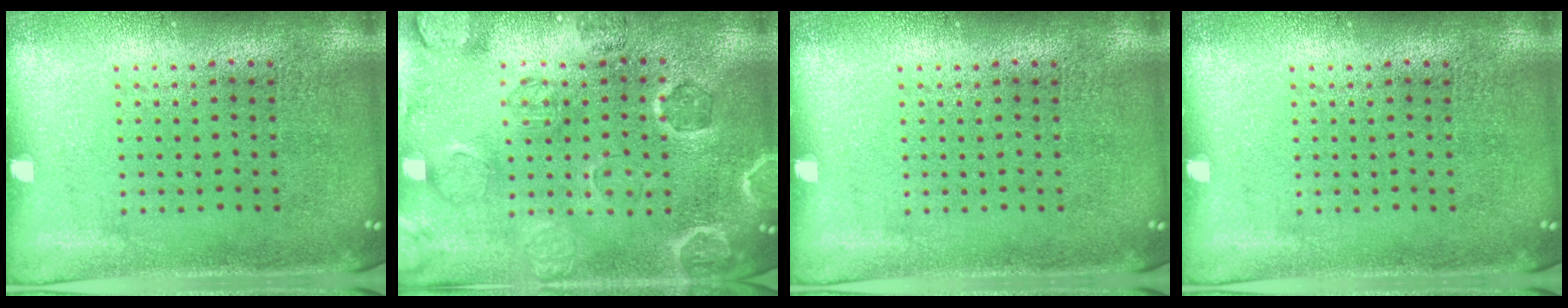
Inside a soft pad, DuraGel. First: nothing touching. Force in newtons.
{"total": 1.0, "press": 0.9, "slide": 0.3}
{"total": 0.0}
{"total": 0.0}